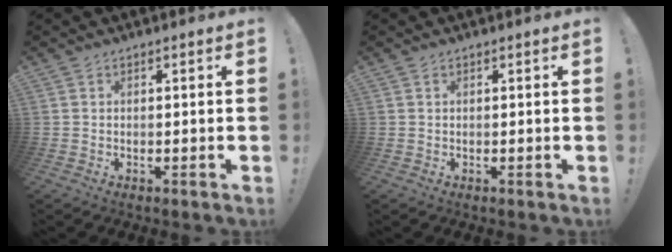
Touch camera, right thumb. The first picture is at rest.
{"total": 0.0}